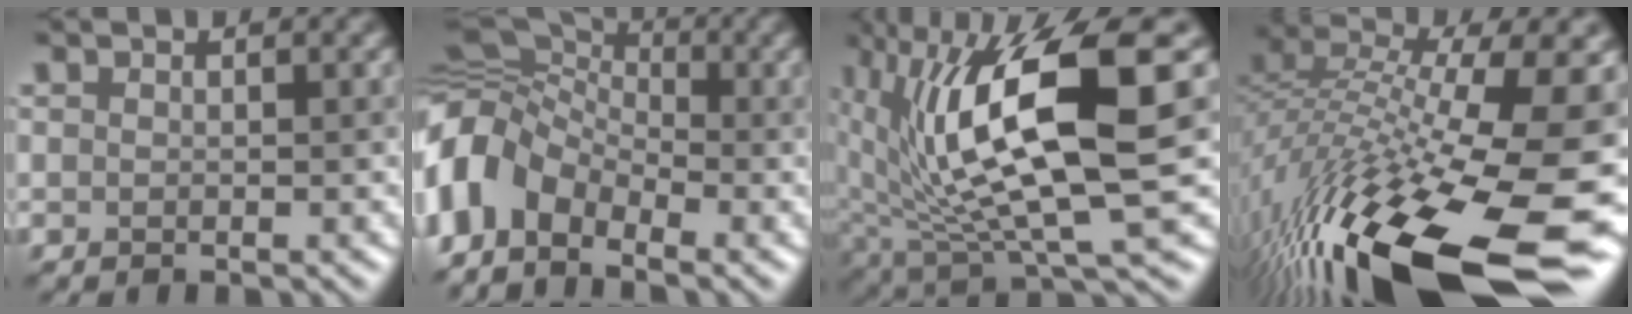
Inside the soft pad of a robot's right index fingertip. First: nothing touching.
{"total": 8.8, "force": [-3.3, 6.1, 5.4], "torque": [-0.114, -0.002, -0.083]}
{"total": 13.7, "force": [3.3, 4.2, 12.6], "torque": [-0.234, -0.008, 0.073]}
{"total": 18.6, "force": [-8.3, 6.2, 15.5], "torque": [-0.308, -0.002, -0.141]}